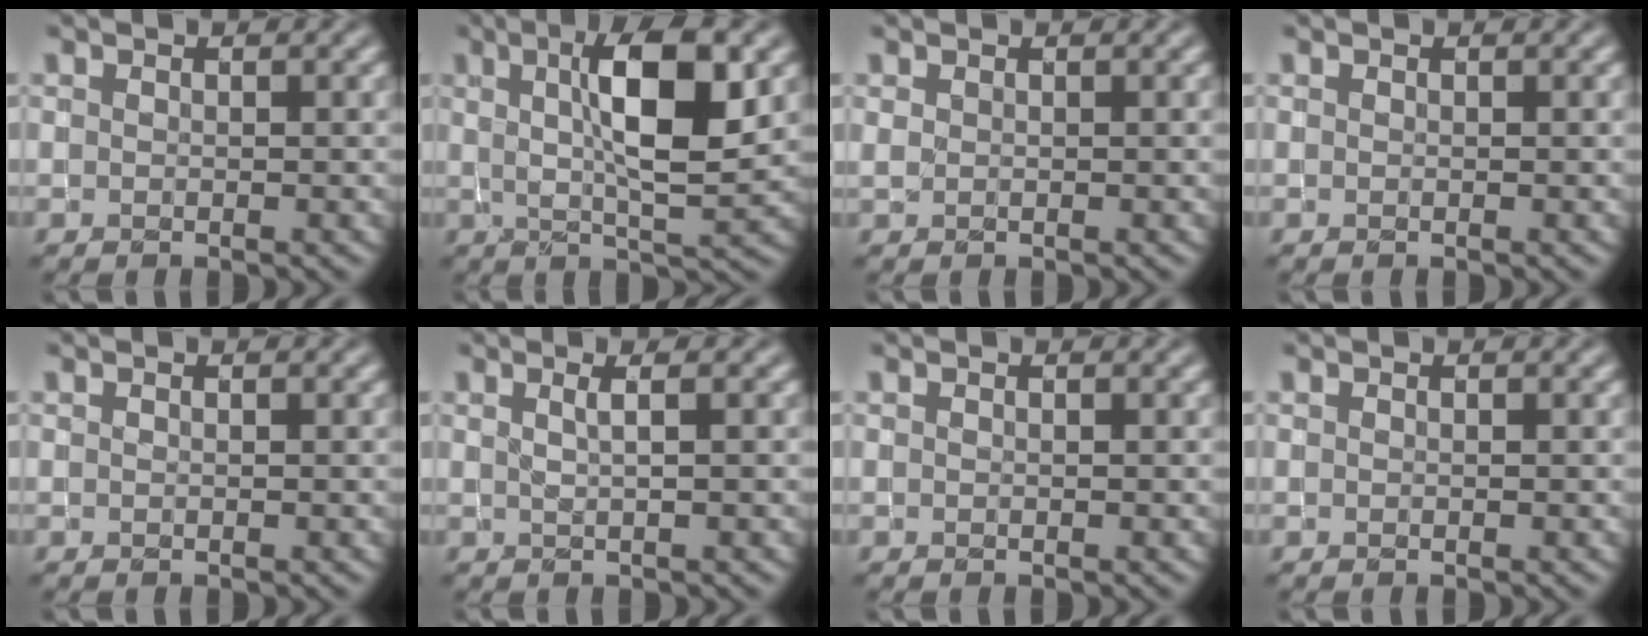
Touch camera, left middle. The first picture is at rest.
{"total": 7.8, "force": [2.0, 2.0, 7.3], "torque": [-0.107, 0.001, 0.032]}
{"total": 0.0}
{"total": 0.0}
{"total": 0.0}
{"total": 1.4, "force": [0.4, 0.4, 1.3], "torque": [-0.015, -0.001, 0.000]}
{"total": 0.0}
{"total": 0.0}